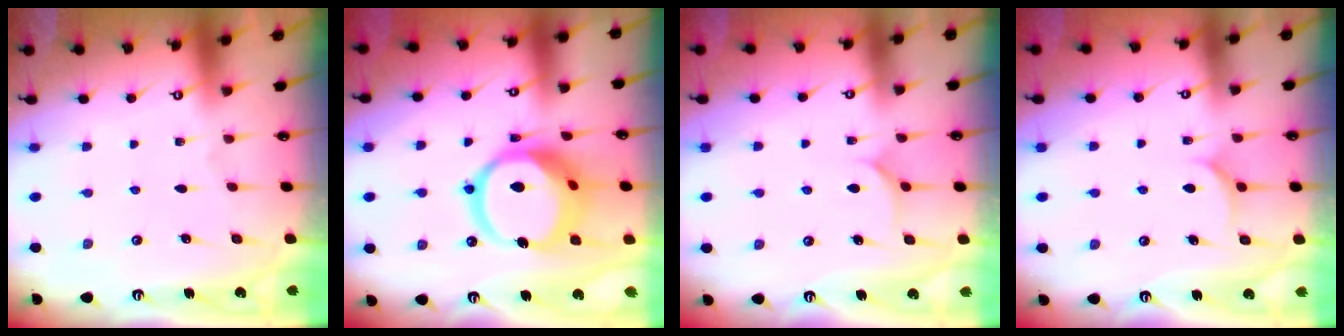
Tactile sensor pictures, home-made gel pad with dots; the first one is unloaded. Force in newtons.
{"total": 17.3, "press": 17.1, "slide": 2.3}
{"total": 5.9, "press": 5.8, "slide": 0.6}
{"total": 5.8, "press": 5.8, "slide": 0.6}